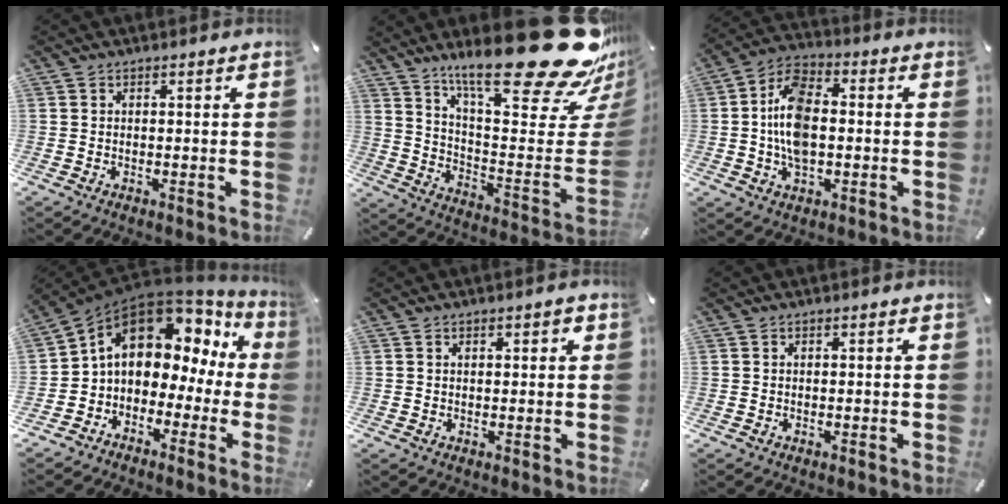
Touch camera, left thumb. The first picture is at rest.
{"total": 30.4, "force": [22.6, 5.9, 19.5], "torque": [-0.270, -0.180, 0.364]}
{"total": 11.3, "force": [-0.6, 6.8, 9.0], "torque": [-0.196, 0.009, -0.010]}
{"total": 10.7, "force": [3.9, 7.9, 6.1], "torque": [-0.107, -0.022, 0.067]}
{"total": 1.7, "force": [1.0, 0.7, 1.1], "torque": [-0.024, 0.002, 0.017]}
{"total": 0.0}